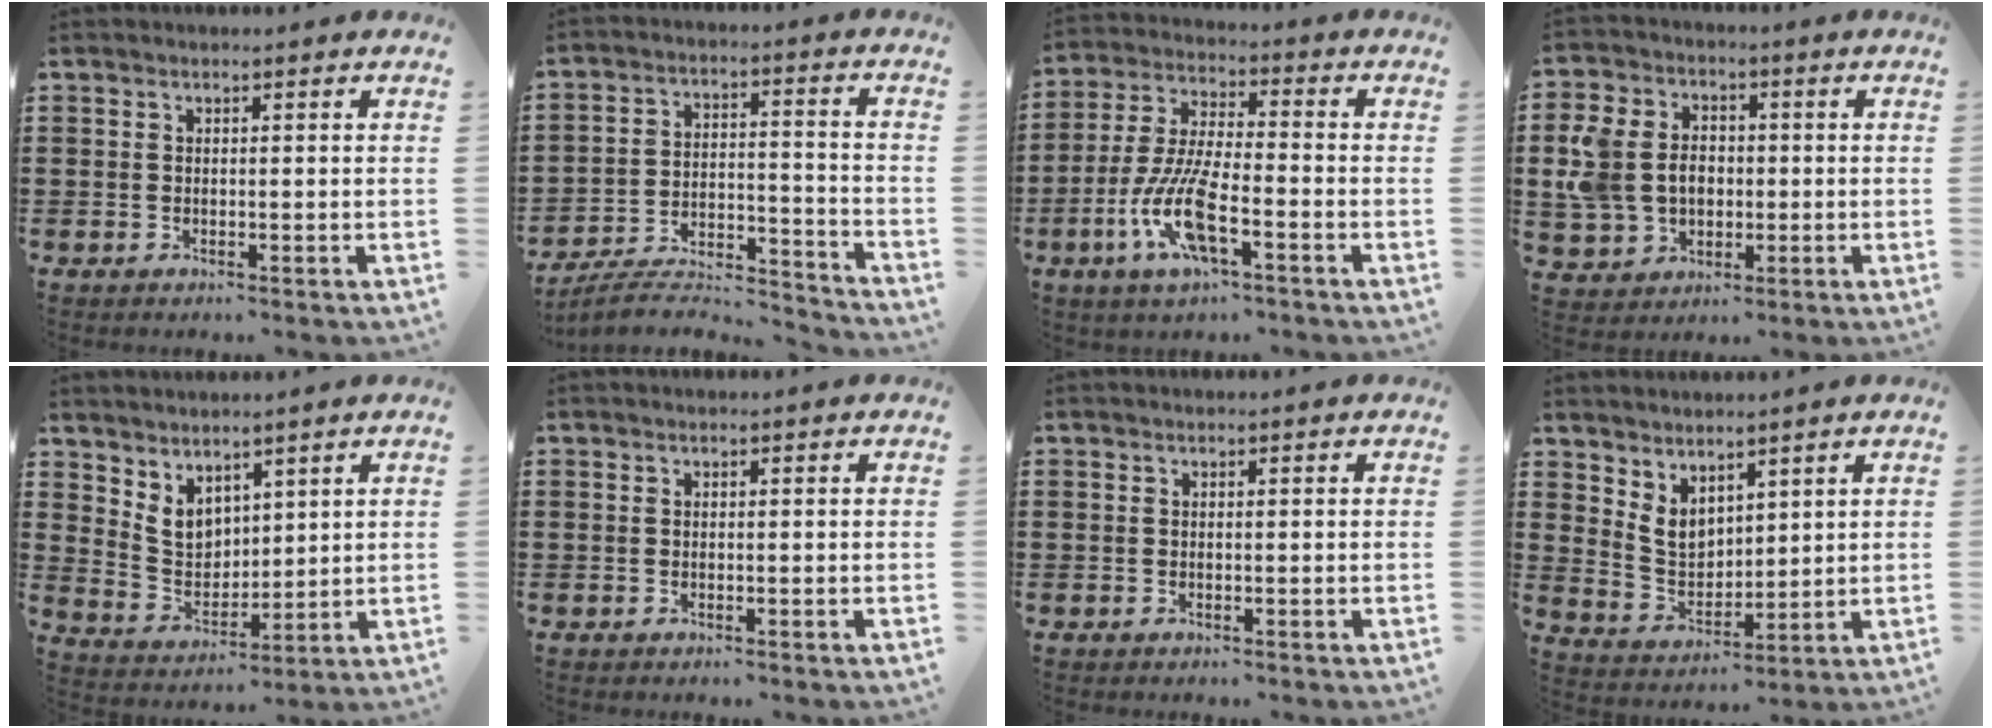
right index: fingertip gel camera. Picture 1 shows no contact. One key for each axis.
{"total": 6.0, "fx": -5.7, "fy": 0.7, "fz": 1.8, "tx": -0.034, "ty": -0.002, "tz": -0.113}
{"total": 10.3, "fx": -4.4, "fy": 2.7, "fz": 8.9, "tx": -0.204, "ty": -0.011, "tz": -0.086}
{"total": 8.0, "fx": 0.0, "fy": 6.8, "fz": 4.3, "tx": -0.130, "ty": 0.013, "tz": -0.003}
{"total": 5.1, "fx": 3.5, "fy": 3.4, "fz": 1.6, "tx": -0.050, "ty": -0.006, "tz": 0.067}
{"total": 0.0}
{"total": 0.0}
{"total": 4.9, "fx": 3.3, "fy": 3.1, "fz": 1.9, "tx": -0.052, "ty": -0.003, "tz": 0.064}